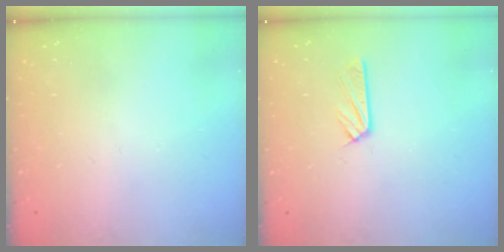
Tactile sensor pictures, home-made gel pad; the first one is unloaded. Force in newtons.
{"total": 4.6, "press": 4.6, "slide": 0.2}